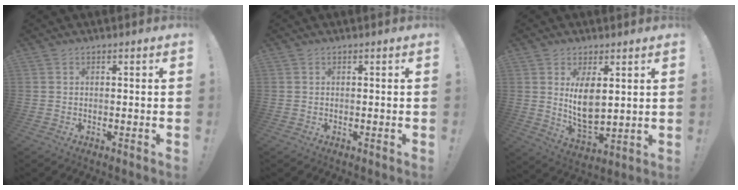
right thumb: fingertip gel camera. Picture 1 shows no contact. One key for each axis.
{"total": 0.0}
{"total": 9.9, "fx": 3.0, "fy": 5.1, "fz": 7.9, "tx": -0.145, "ty": -0.029, "tz": 0.055}